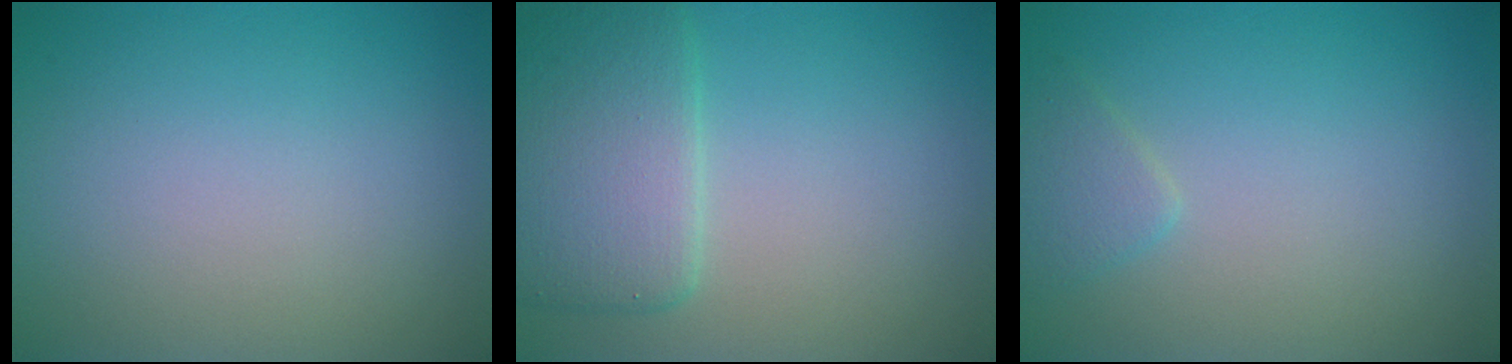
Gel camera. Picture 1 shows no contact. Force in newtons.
{"total": 5.2, "press": 5.2, "slide": 0.2}
{"total": 1.5, "press": 1.5, "slide": 0.1}